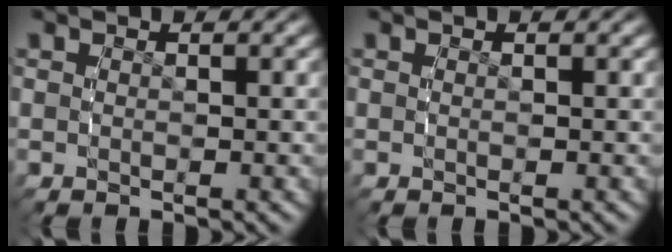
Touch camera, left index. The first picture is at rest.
{"total": 0.0}